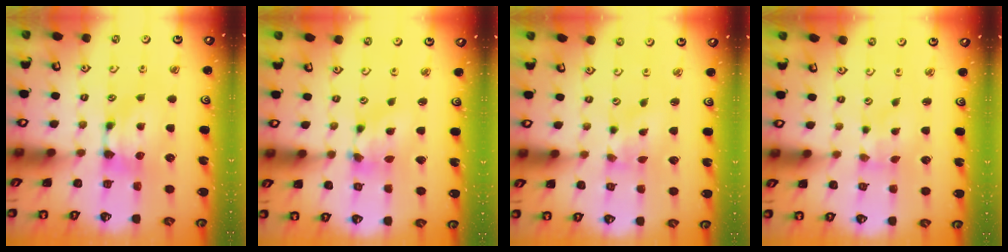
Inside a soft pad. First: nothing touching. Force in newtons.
{"total": 5.1, "press": 4.7, "slide": 1.9}
{"total": 2.9, "press": 2.7, "slide": 0.9}
{"total": 2.4, "press": 2.4, "slide": 0.7}